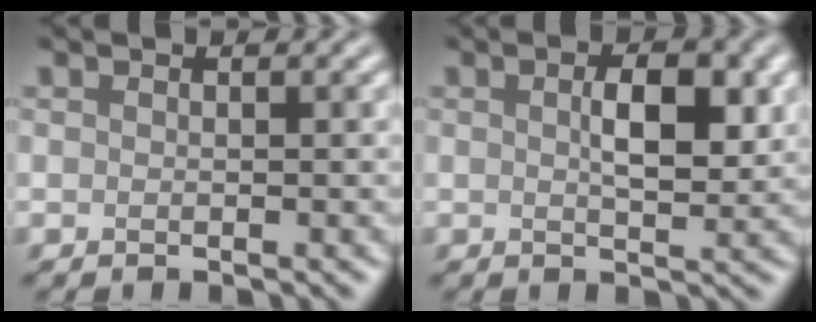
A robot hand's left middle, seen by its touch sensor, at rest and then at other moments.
{"total": 4.0, "force": [0.8, 1.6, 3.6], "torque": [-0.066, 0.001, 0.015]}